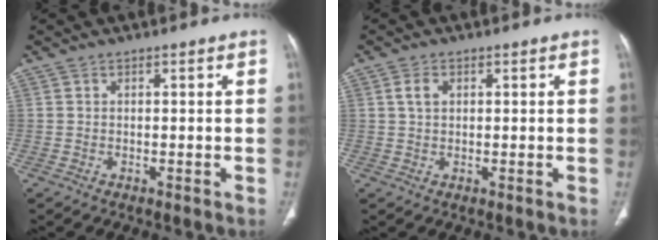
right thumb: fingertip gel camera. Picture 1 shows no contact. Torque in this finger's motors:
{"motor_torque": [0.08, 0.05, 0.21, -0.07, 0.03]}